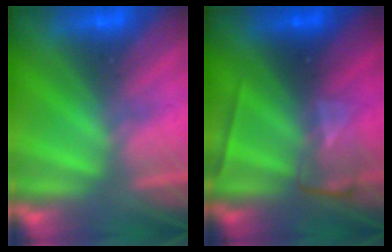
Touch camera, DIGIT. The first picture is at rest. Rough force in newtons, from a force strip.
{"total": 2.1}